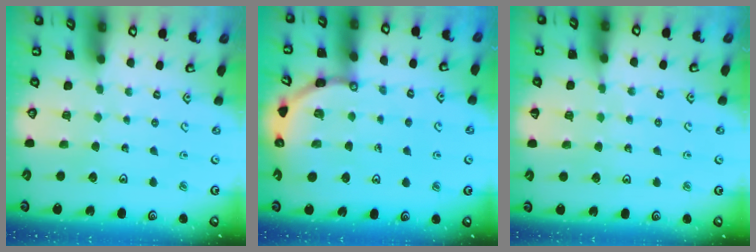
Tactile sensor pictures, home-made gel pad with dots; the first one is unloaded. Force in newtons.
{"total": 7.7, "press": 7.6, "slide": 0.9}
{"total": 5.8, "press": 5.7, "slide": 0.8}